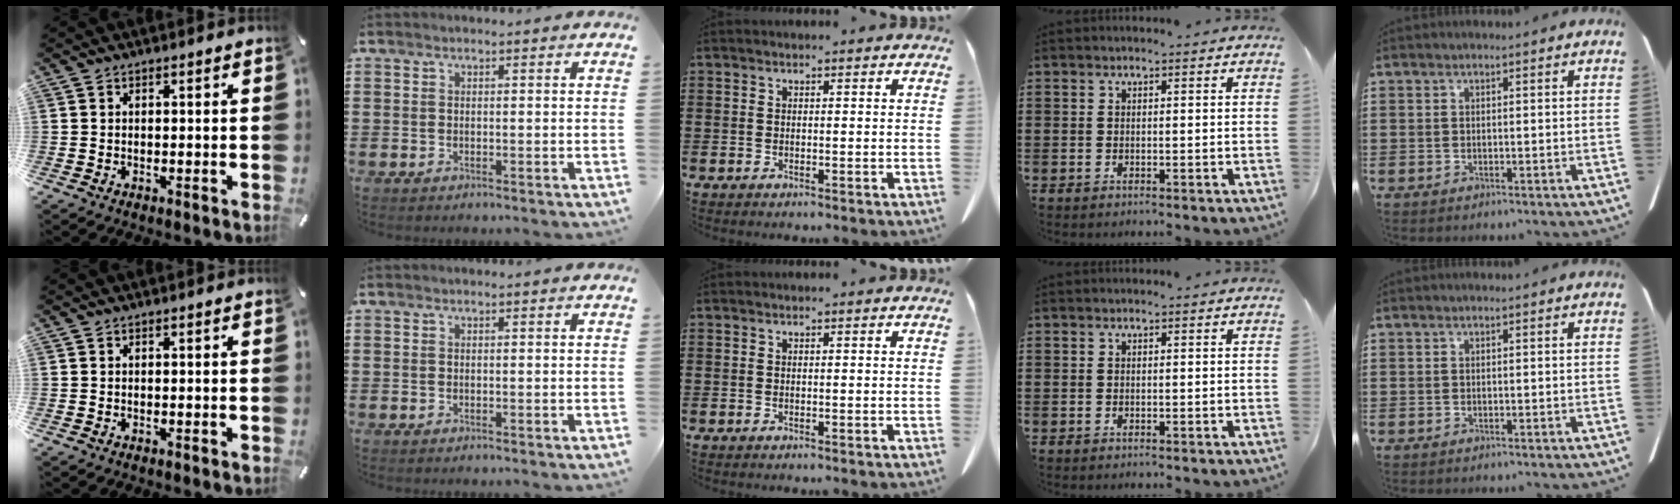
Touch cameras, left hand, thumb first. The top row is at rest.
{}